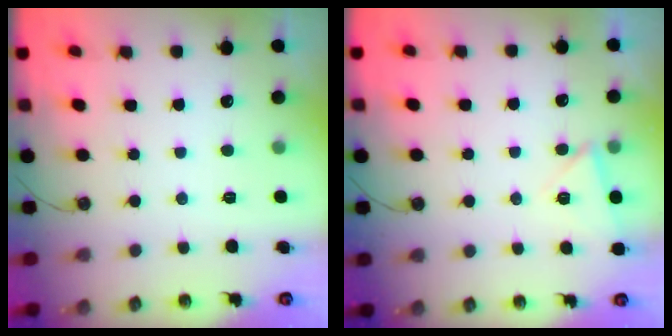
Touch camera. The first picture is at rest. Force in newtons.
{"total": 4.2, "press": 4.0, "slide": 1.5}